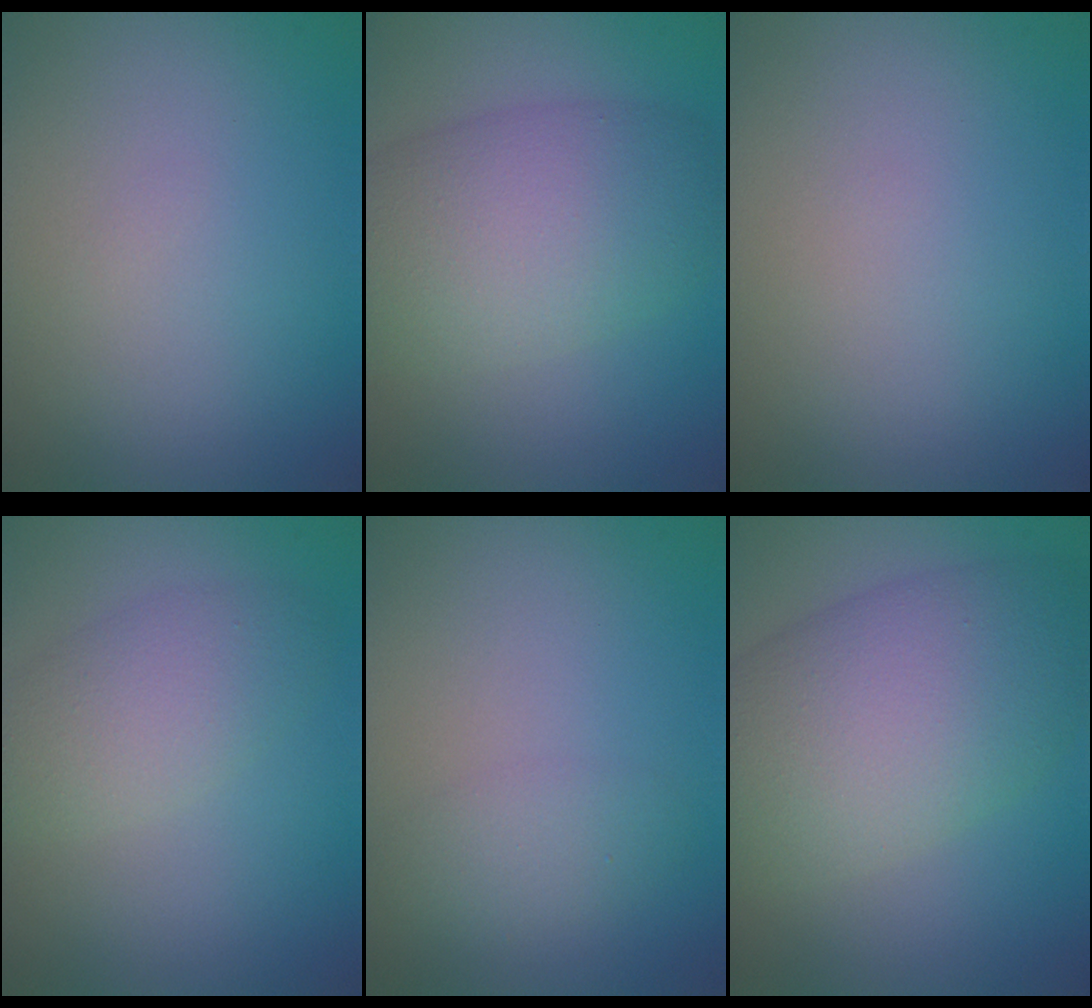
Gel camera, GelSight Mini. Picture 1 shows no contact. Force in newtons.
{"total": 8.0, "press": 8.0, "slide": 0.4}
{"total": 0.0}
{"total": 3.5, "press": 3.5, "slide": 0.2}
{"total": 1.8, "press": 1.8, "slide": 0.0}
{"total": 9.9, "press": 9.9, "slide": 0.5}